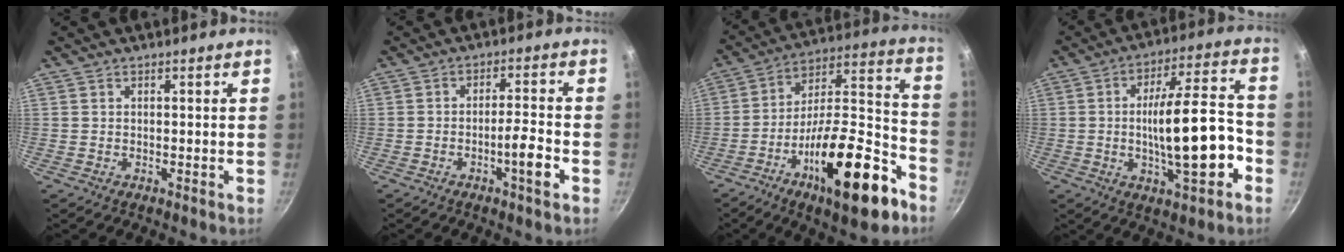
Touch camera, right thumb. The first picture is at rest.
{"total": 6.0, "force": [-2.6, 0.7, 5.4], "torque": [-0.081, 0.024, -0.041]}
{"total": 25.4, "force": [-12.9, 8.8, 20.0], "torque": [-0.263, 0.082, -0.209]}
{"total": 16.9, "force": [-4.0, 5.4, 15.5], "torque": [-0.220, 0.042, -0.058]}